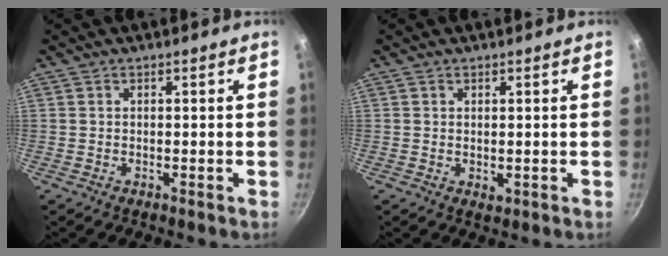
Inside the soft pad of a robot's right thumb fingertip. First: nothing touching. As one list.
[{"total": 1.0, "force": [0.3, 0.6, 0.8], "torque": [-0.011, -0.006, 0.004]}]